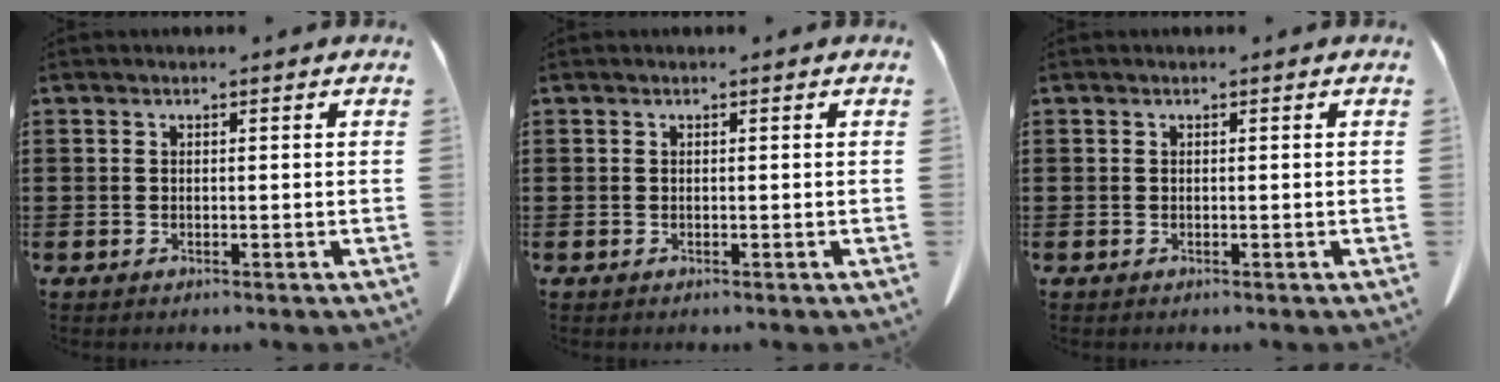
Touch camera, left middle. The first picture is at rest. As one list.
[{"total": 0.0}, {"total": 0.0}]